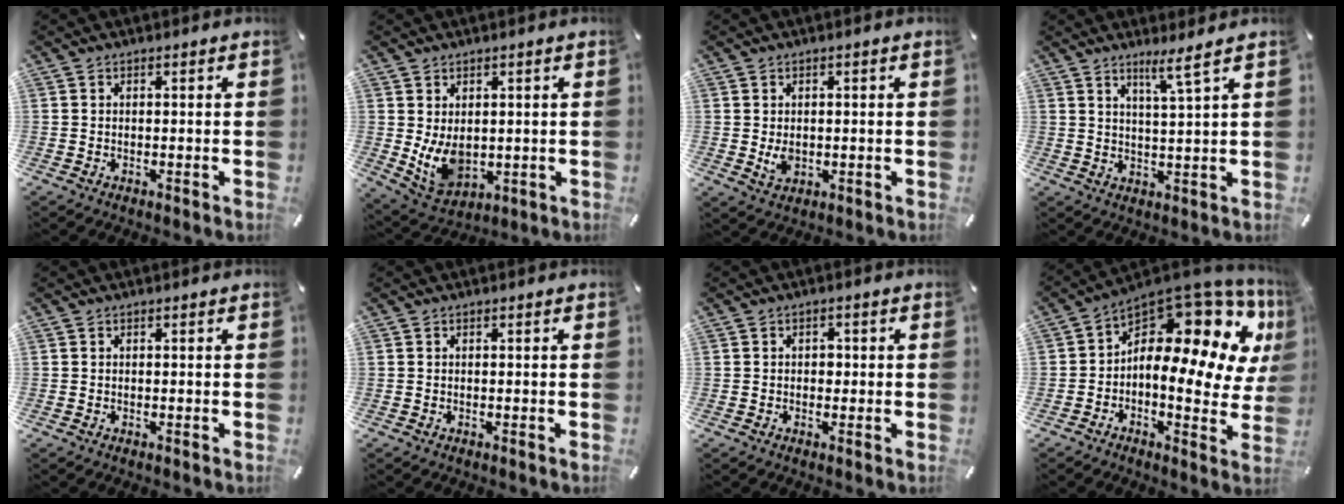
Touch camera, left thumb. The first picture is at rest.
{"total": 7.6, "force": [0.7, 5.9, 4.8], "torque": [-0.101, -0.008, 0.016]}
{"total": 3.2, "force": [-0.1, 2.4, 2.0], "torque": [-0.035, -0.002, -0.003]}
{"total": 5.3, "force": [3.9, -0.8, 3.6], "torque": [-0.071, -0.019, 0.063]}
{"total": 0.0}
{"total": 0.0}
{"total": 1.5, "force": [-0.1, 1.3, 0.8], "torque": [-0.009, 0.002, -0.006]}
{"total": 14.0, "force": [6.4, 6.5, 10.7], "torque": [-0.160, -0.083, 0.096]}